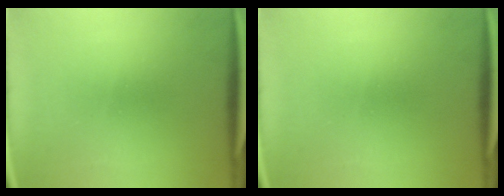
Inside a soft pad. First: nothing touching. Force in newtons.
{"total": 0.0}